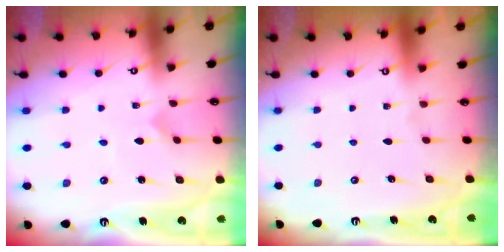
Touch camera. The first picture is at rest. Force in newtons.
{"total": 0.0}